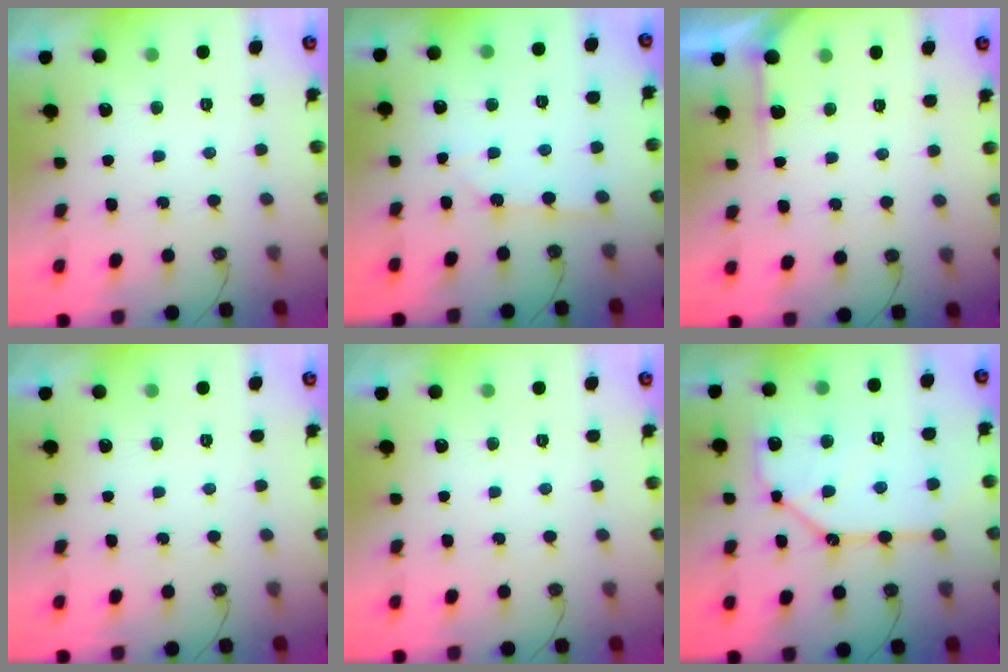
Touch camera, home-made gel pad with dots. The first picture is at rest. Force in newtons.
{"total": 2.2, "press": 2.2, "slide": 0.3}
{"total": 4.3, "press": 4.3, "slide": 0.5}
{"total": 0.0}
{"total": 0.0}
{"total": 12.4, "press": 12.3, "slide": 1.5}